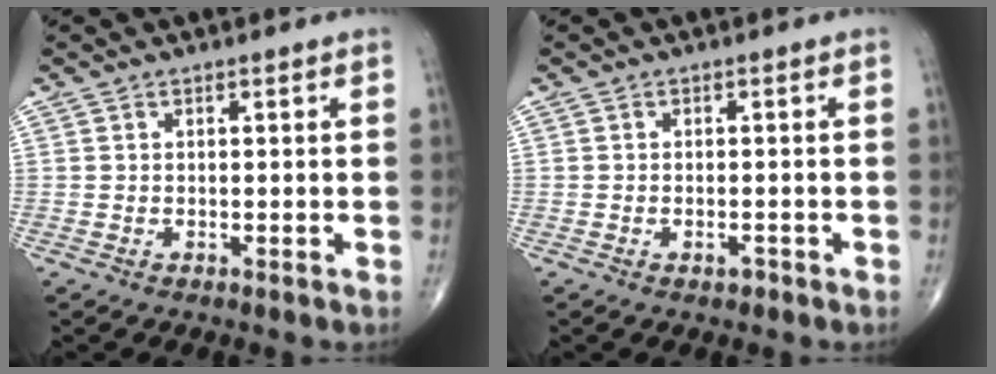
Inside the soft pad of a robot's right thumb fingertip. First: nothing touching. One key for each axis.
{"total": 1.3, "fx": -0.9, "fy": 0.6, "fz": 0.7, "tx": -0.010, "ty": 0.004, "tz": -0.014}